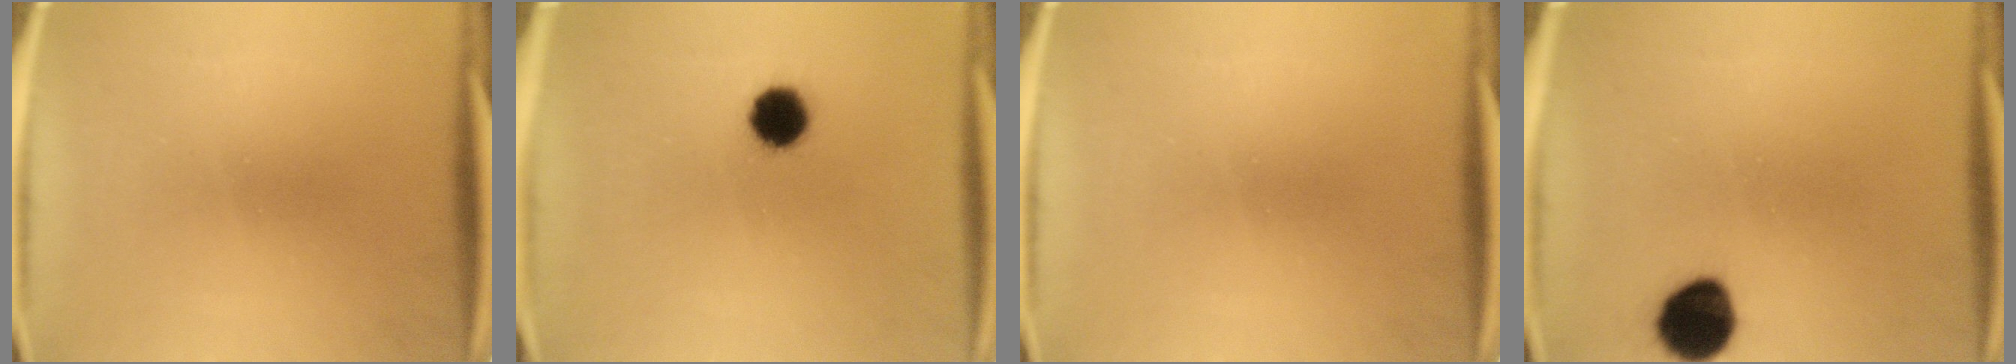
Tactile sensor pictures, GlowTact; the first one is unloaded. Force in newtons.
{"total": 6.6}
{"total": 0.0}
{"total": 10.1}